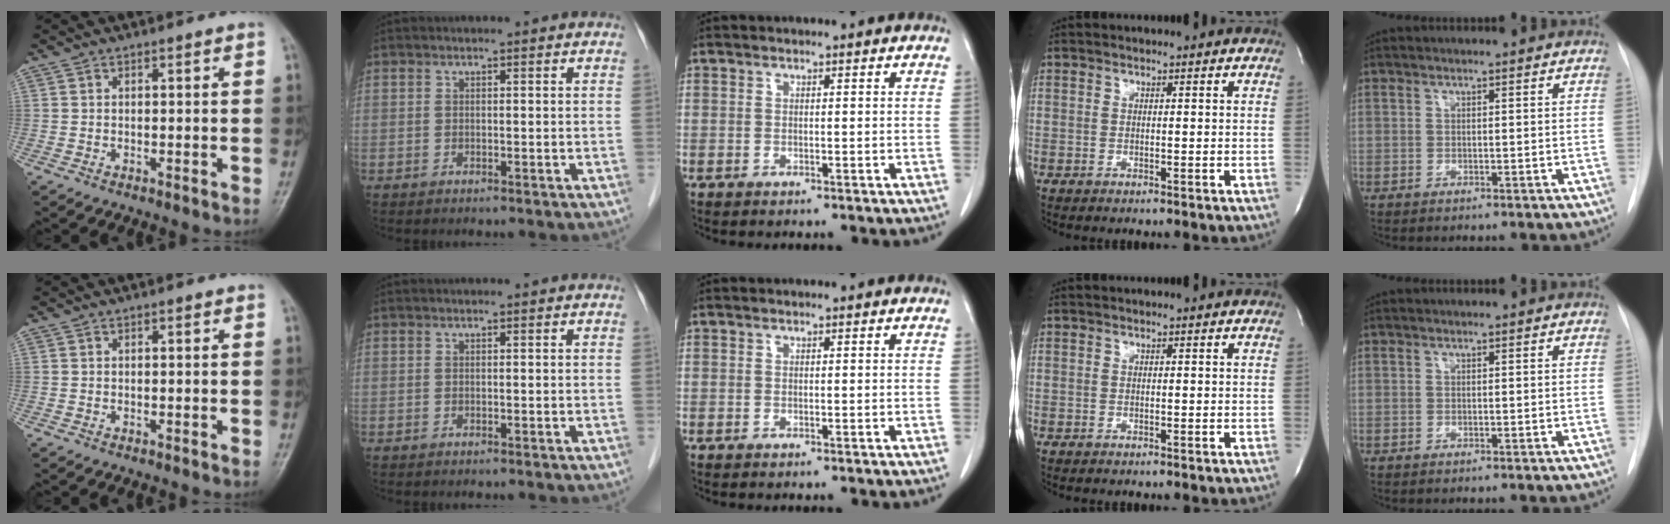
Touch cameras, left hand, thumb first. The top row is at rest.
{}